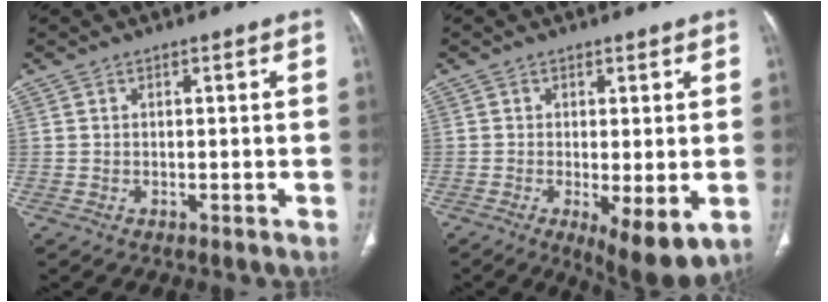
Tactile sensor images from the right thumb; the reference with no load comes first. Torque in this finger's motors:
{"motor_torque": [-0.46, 0.20, 0.01, 0.01, 0.01]}